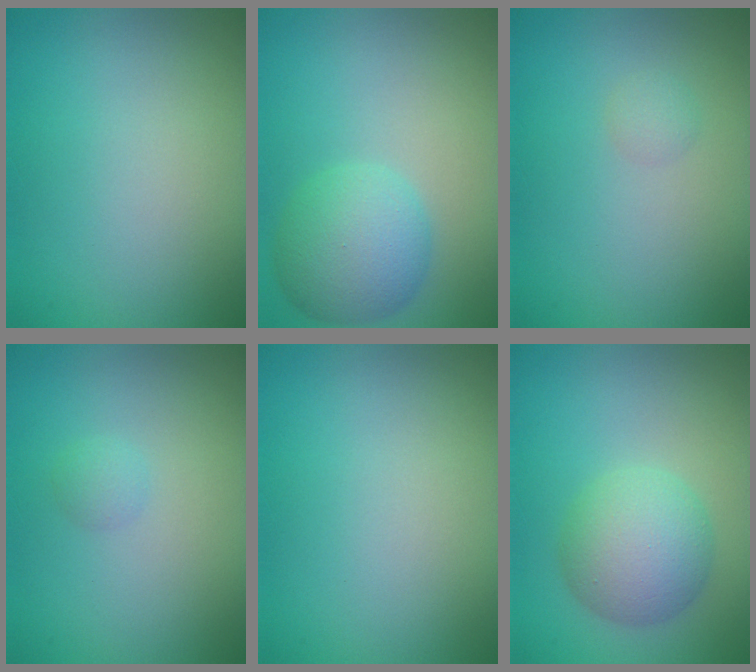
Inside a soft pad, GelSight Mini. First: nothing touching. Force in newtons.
{"total": 5.4, "press": 5.4, "slide": 0.3}
{"total": 0.8, "press": 0.8, "slide": 0.1}
{"total": 0.8, "press": 0.8, "slide": 0.0}
{"total": 0.0}
{"total": 5.1, "press": 5.1, "slide": 0.2}